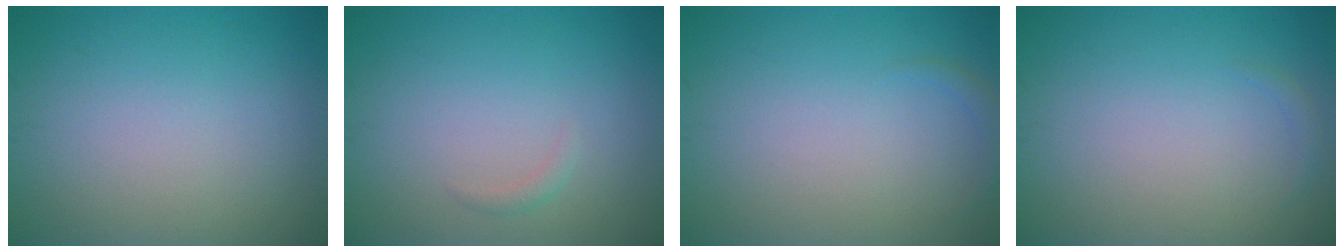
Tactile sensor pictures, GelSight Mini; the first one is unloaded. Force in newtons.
{"total": 0.7, "press": 0.7, "slide": 0.1}
{"total": 0.8, "press": 0.8, "slide": 0.0}
{"total": 0.5, "press": 0.5, "slide": 0.1}